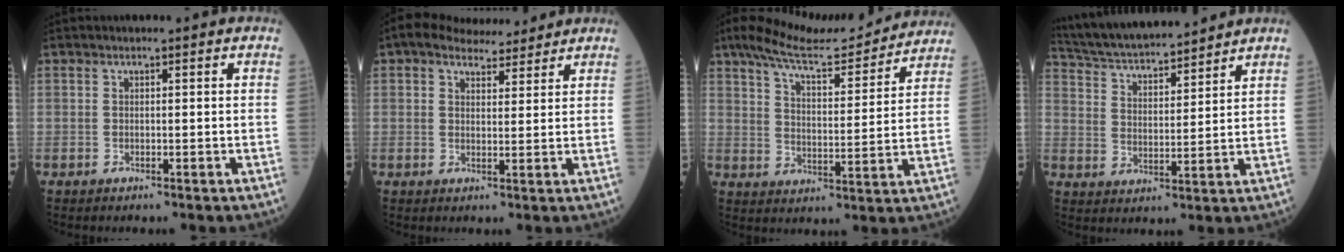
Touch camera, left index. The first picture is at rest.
{"total": 7.0, "force": [6.0, 2.5, 2.5], "torque": [-0.039, 0.022, 0.090]}
{"total": 15.9, "force": [14.7, 2.1, 5.9], "torque": [-0.098, 0.008, 0.211]}
{"total": 15.6, "force": [14.5, 1.8, 5.7], "torque": [-0.107, 0.022, 0.247]}